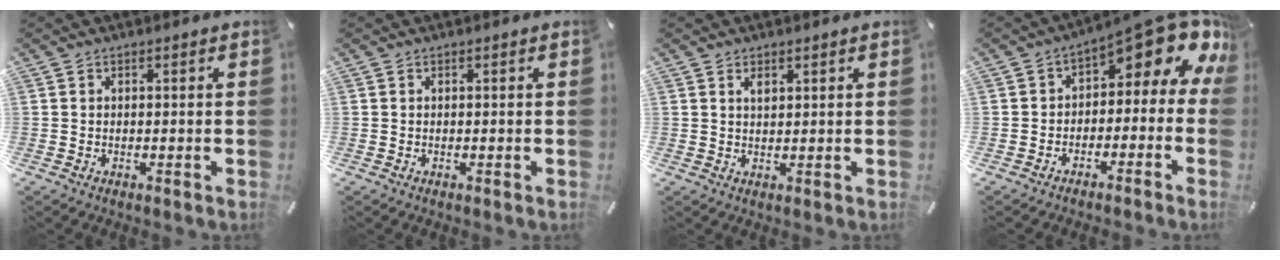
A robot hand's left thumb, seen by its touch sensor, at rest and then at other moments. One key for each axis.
{"total": 0.0}
{"total": 1.8, "fx": 1.2, "fy": 0.7, "fz": 1.1, "tx": -0.025, "ty": -0.001, "tz": 0.023}
{"total": 10.1, "fx": 6.2, "fy": 4.2, "fz": 6.8, "tx": -0.095, "ty": -0.059, "tz": 0.098}